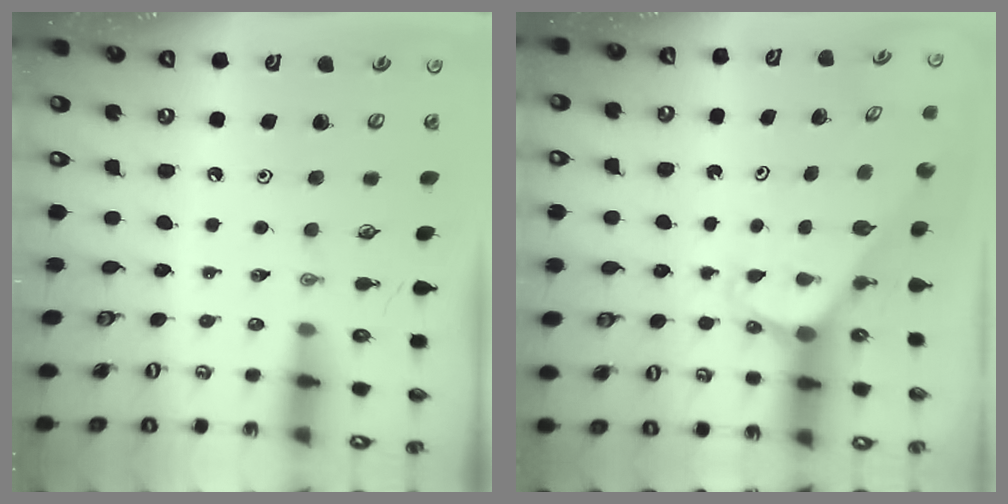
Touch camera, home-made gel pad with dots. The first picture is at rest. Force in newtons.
{"total": 2.1, "press": 2.1, "slide": 0.1}